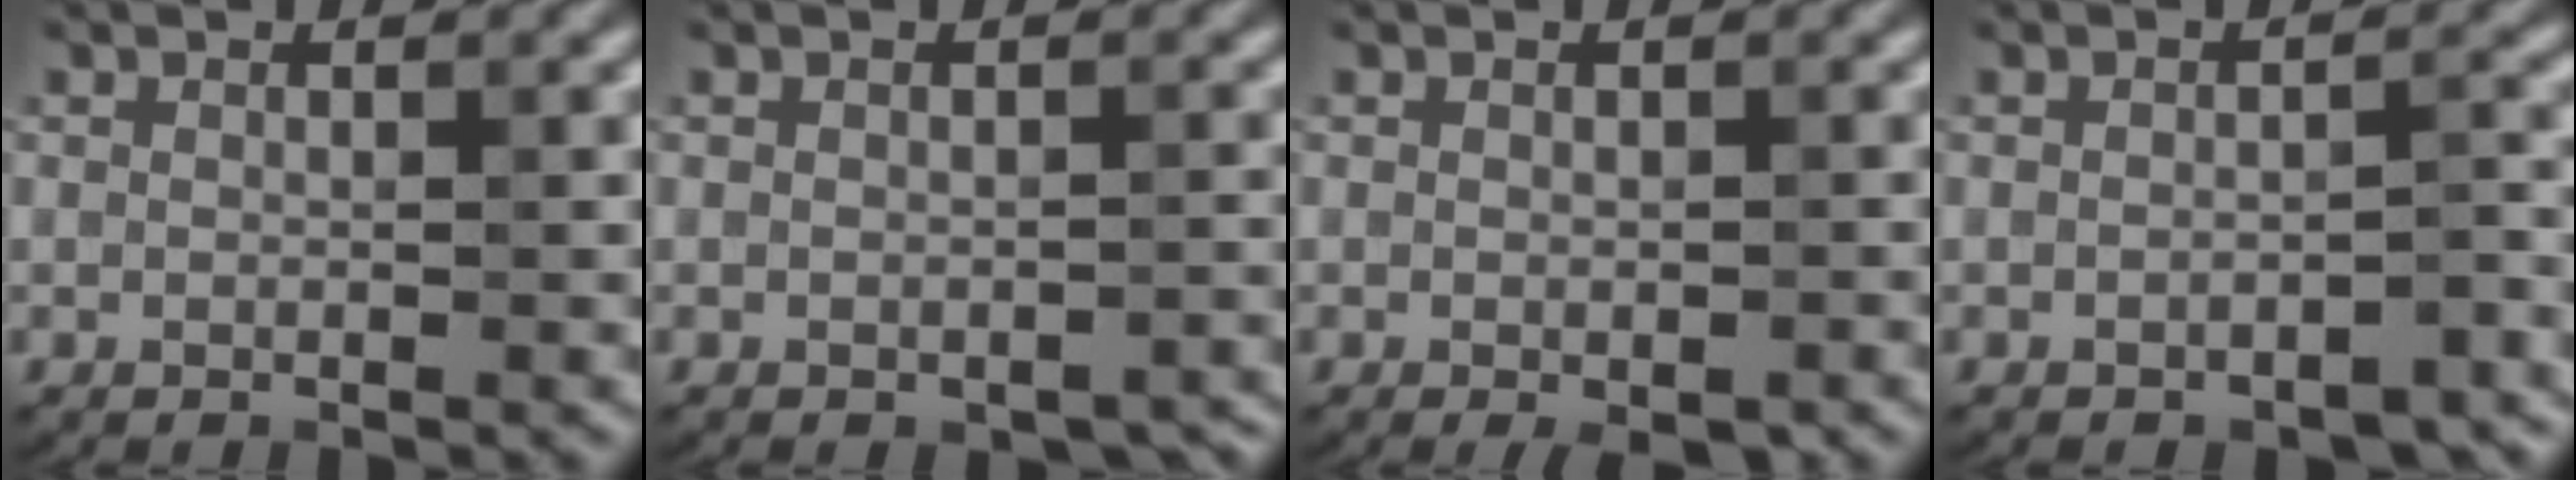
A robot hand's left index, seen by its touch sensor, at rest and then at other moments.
{"total": 1.6, "force": [-1.3, 0.5, 0.6], "torque": [-0.014, -0.002, -0.012]}
{"total": 1.2, "force": [-0.8, 0.3, 0.9], "torque": [-0.018, -0.005, -0.007]}
{"total": 3.3, "force": [-2.6, 0.9, 1.8], "torque": [-0.034, 0.004, -0.032]}